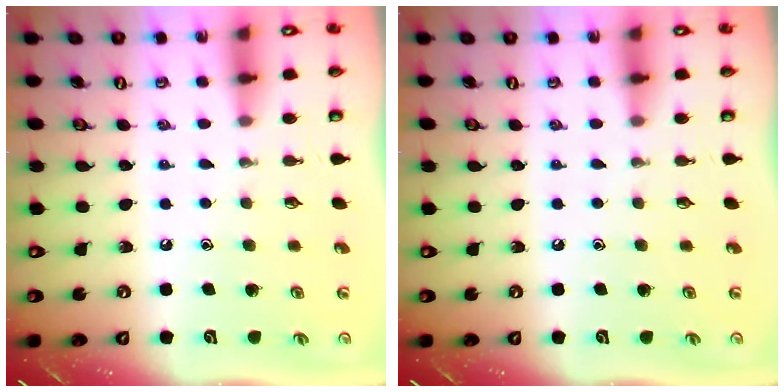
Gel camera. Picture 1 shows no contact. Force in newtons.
{"total": 0.0}